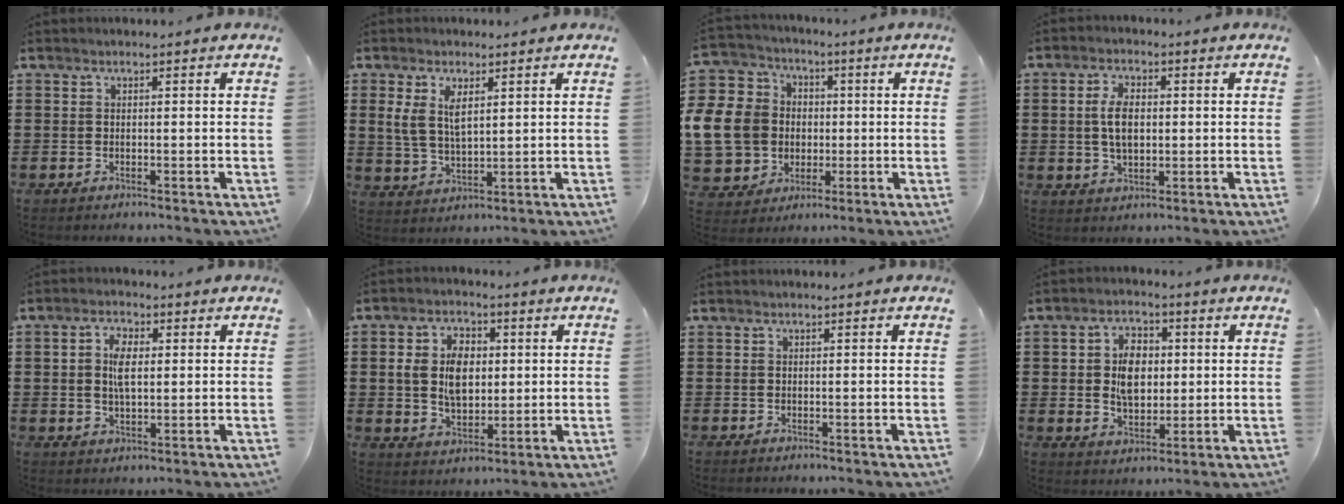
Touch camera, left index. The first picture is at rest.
{"total": 5.5, "force": [2.2, 2.5, 4.3], "torque": [-0.094, 0.007, 0.039]}
{"total": 12.5, "force": [-0.3, 11.4, 5.1], "torque": [-0.172, 0.018, -0.004]}
{"total": 5.4, "force": [0.5, 2.8, 4.6], "torque": [-0.091, 0.006, 0.003]}
{"total": 4.7, "force": [0.8, 2.3, 4.0], "torque": [-0.076, 0.008, 0.011]}
{"total": 7.5, "force": [1.2, 5.1, 5.4], "torque": [-0.123, 0.011, 0.015]}
{"total": 0.0}
{"total": 6.7, "force": [0.6, 4.3, 5.0], "torque": [-0.097, 0.009, 0.004]}